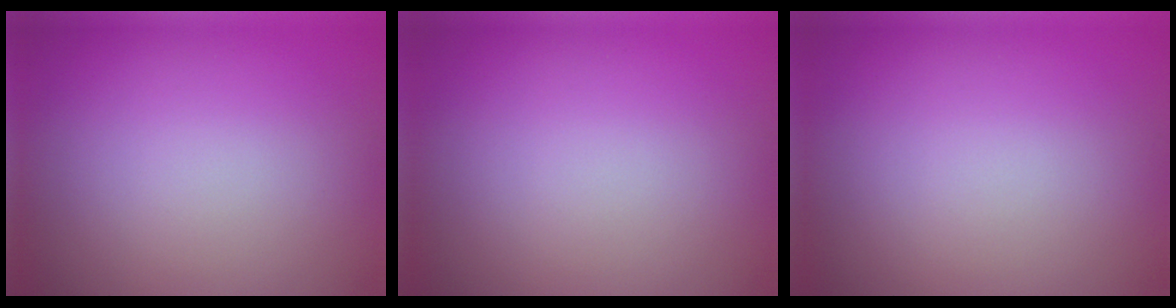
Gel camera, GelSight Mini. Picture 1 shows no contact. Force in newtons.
{"total": 0.0}
{"total": 0.0}